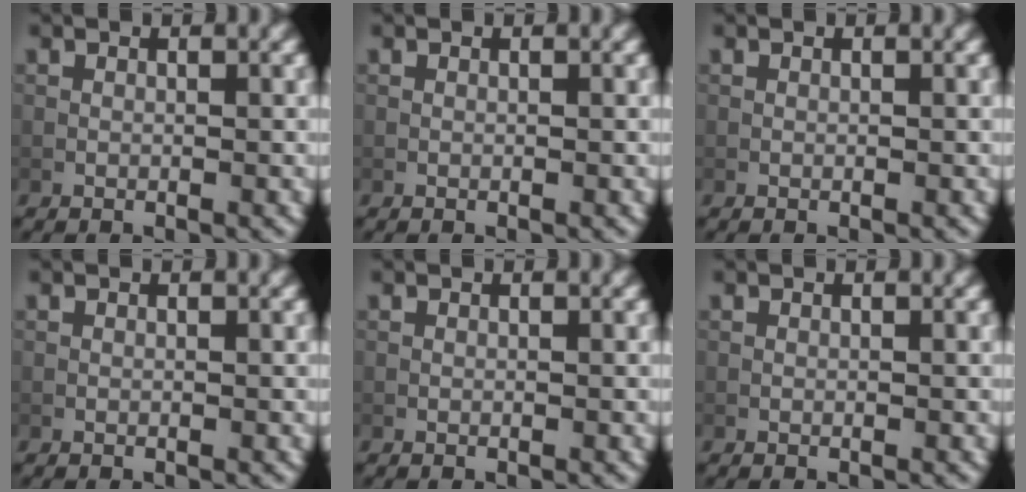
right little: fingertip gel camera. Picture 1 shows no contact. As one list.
[{"total": 0.0}, {"total": 0.0}, {"total": 0.0}, {"total": 0.0}, {"total": 0.0}]